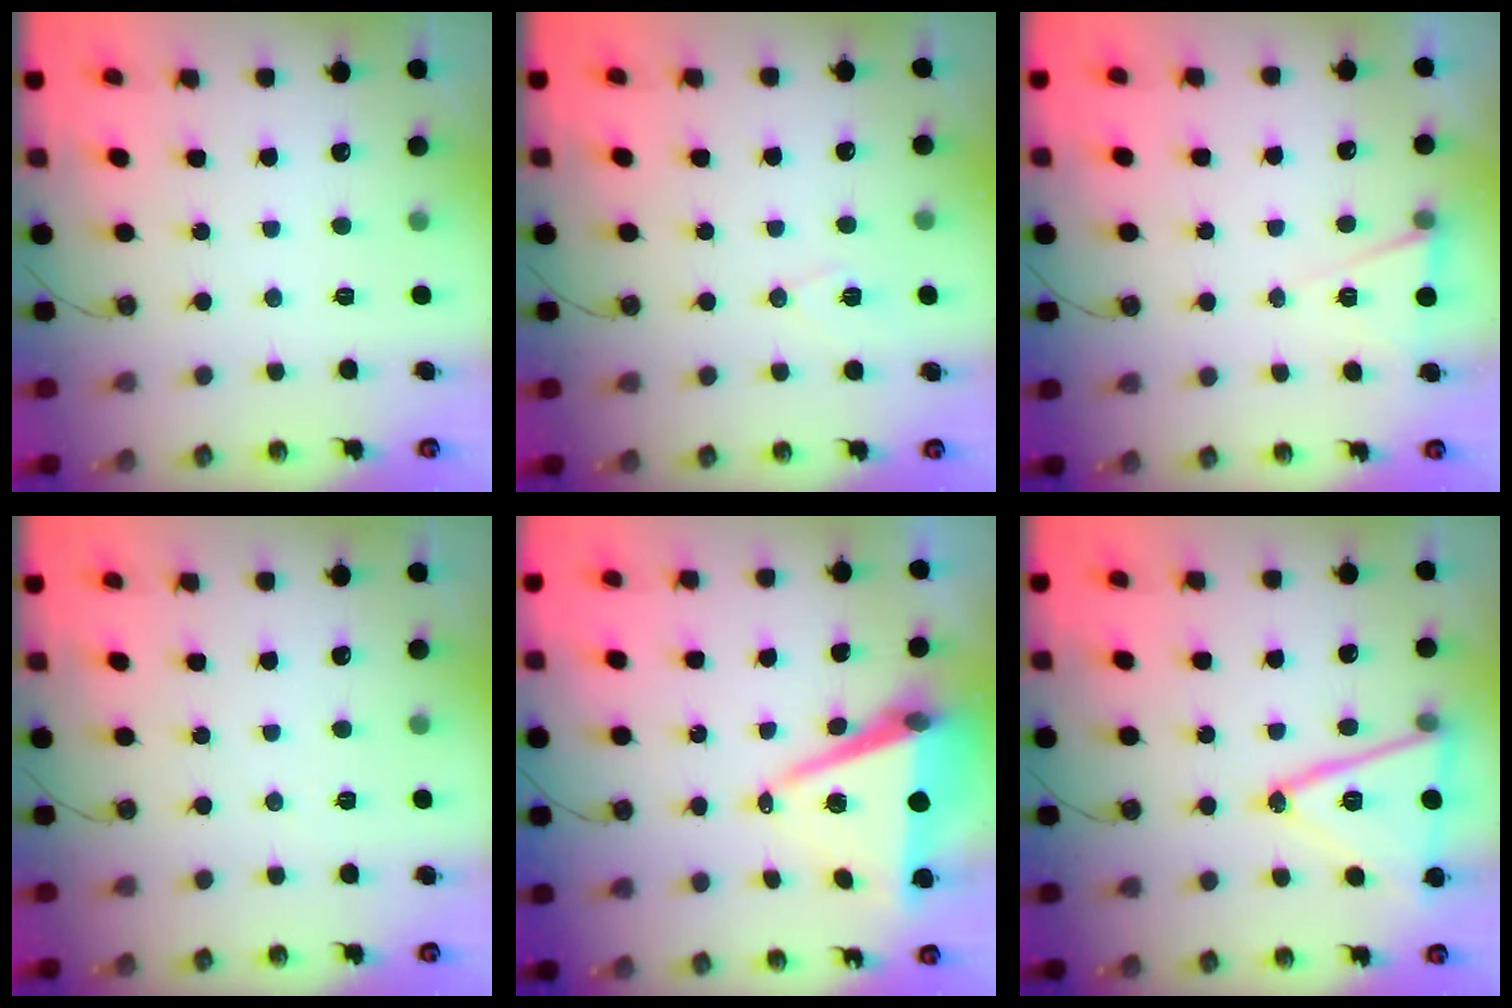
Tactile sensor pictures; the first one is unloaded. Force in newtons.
{"total": 7.9, "press": 6.6, "slide": 4.2}
{"total": 6.1, "press": 3.9, "slide": 4.7}
{"total": 4.8, "press": 2.1, "slide": 4.3}
{"total": 10.2, "press": 9.3, "slide": 4.1}
{"total": 17.5, "press": 17.1, "slide": 3.3}